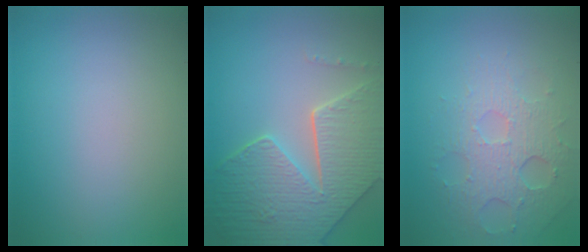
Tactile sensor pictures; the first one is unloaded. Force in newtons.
{"total": 8.5, "press": 6.1, "slide": 5.9}
{"total": 3.6, "press": 3.3, "slide": 1.5}